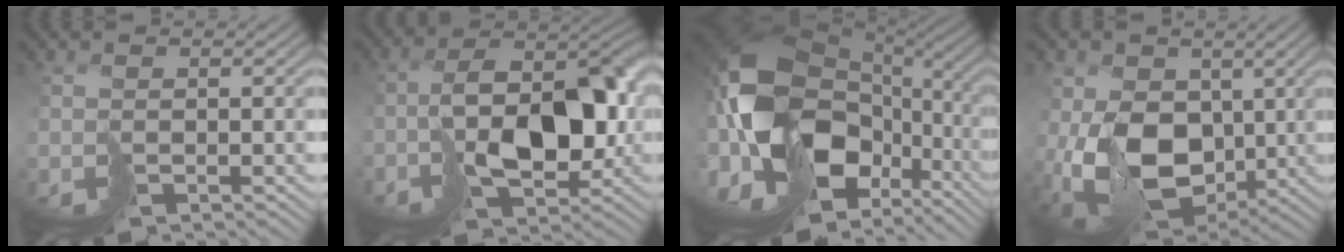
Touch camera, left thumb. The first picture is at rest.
{"total": 10.5, "force": [-1.6, 6.3, 8.2], "torque": [-0.106, 0.010, -0.021]}
{"total": 20.3, "force": [-1.3, 12.8, 15.7], "torque": [-0.331, -0.020, -0.012]}
{"total": 12.0, "force": [0.1, 8.6, 8.4], "torque": [-0.176, -0.013, -0.003]}